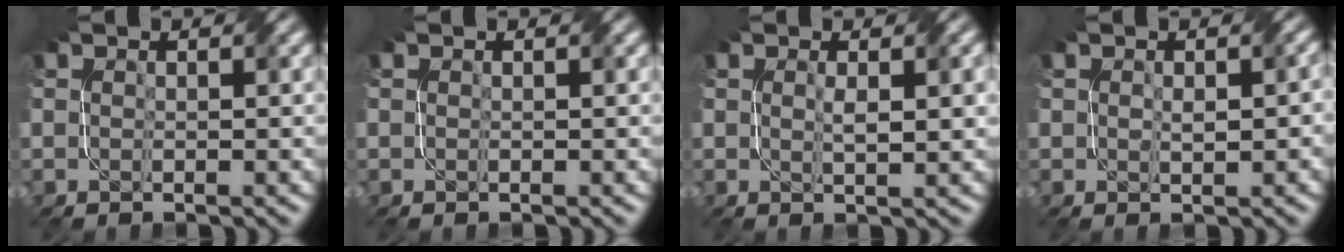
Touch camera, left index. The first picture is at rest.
{"total": 0.0}
{"total": 1.9, "force": [0.3, 0.3, 1.9], "torque": [-0.031, 0.001, 0.007]}
{"total": 1.8, "force": [0.0, 0.9, 1.5], "torque": [-0.027, -0.001, 0.005]}